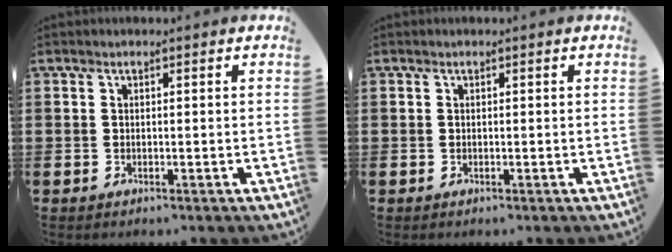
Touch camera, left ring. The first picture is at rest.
{"total": 0.0}